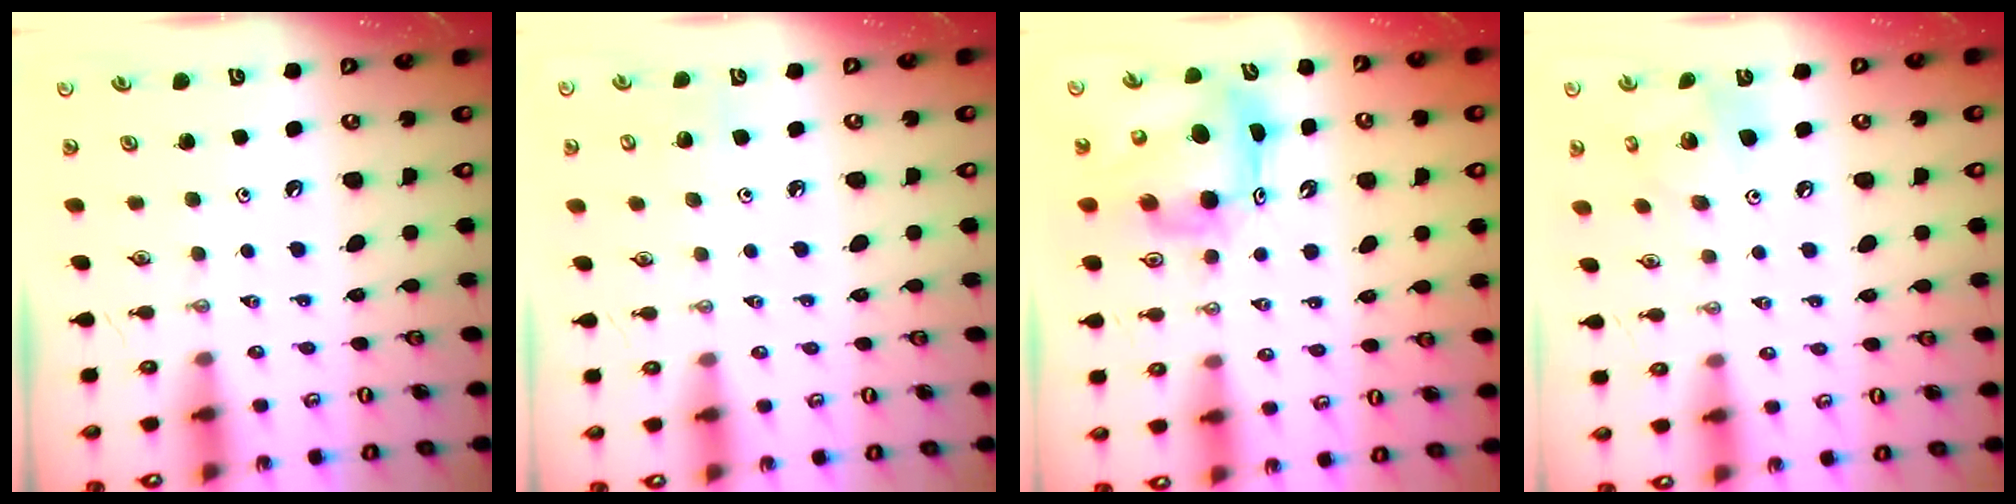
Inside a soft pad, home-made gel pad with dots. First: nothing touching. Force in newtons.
{"total": 4.2, "press": 4.1, "slide": 0.9}
{"total": 8.8, "press": 8.7, "slide": 1.0}
{"total": 9.5, "press": 9.4, "slide": 0.7}